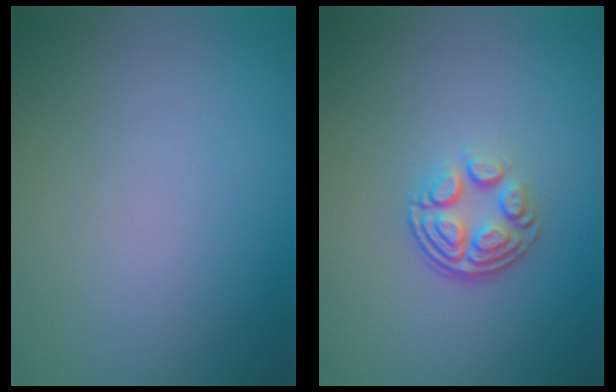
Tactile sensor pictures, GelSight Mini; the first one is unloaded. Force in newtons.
{"total": 4.0, "press": 2.6, "slide": 3.0}